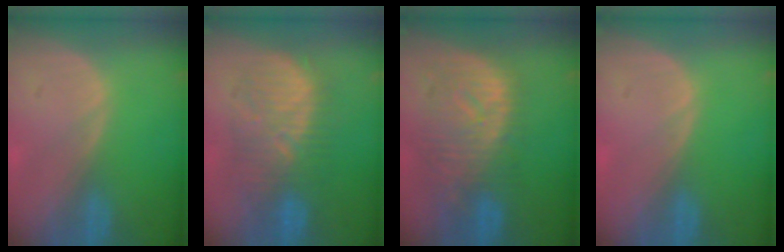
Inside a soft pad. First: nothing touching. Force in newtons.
{"total": 9.4, "press": 9.4, "slide": 1.0}
{"total": 10.8, "press": 9.6, "slide": 5.0}
{"total": 0.0}